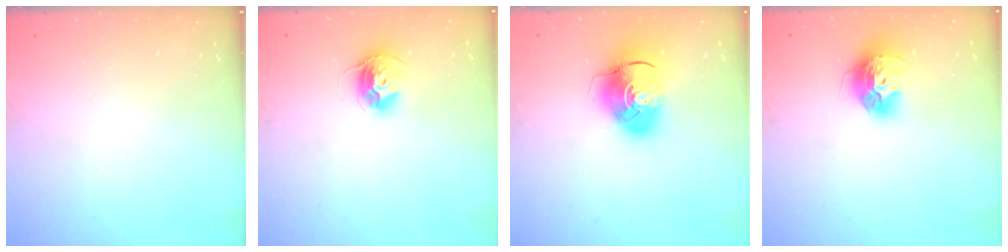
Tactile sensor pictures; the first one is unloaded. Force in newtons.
{"total": 10.5, "press": 10.4, "slide": 0.8}
{"total": 9.7, "press": 9.6, "slide": 1.4}
{"total": 12.8, "press": 12.8, "slide": 1.1}